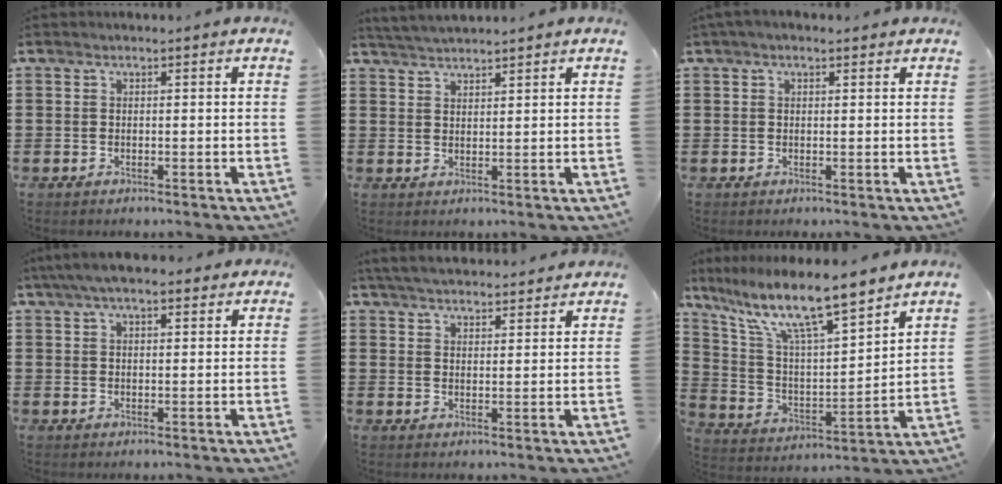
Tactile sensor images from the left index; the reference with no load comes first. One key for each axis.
{"total": 2.5, "fx": 2.5, "fy": -0.2, "fz": 0.2, "tx": -0.010, "ty": -0.002, "tz": 0.047}
{"total": 1.3, "fx": 0.7, "fy": 0.6, "fz": 0.9, "tx": -0.018, "ty": 0.005, "tz": 0.012}
{"total": 5.2, "fx": 3.8, "fy": 1.6, "fz": 3.2, "tx": -0.070, "ty": 0.007, "tz": 0.069}
{"total": 4.4, "fx": 4.3, "fy": 0.2, "fz": 0.9, "tx": -0.031, "ty": -0.013, "tz": 0.079}
{"total": 12.1, "fx": 9.5, "fy": 1.6, "fz": 7.3, "tx": -0.168, "ty": -0.059, "tz": 0.157}